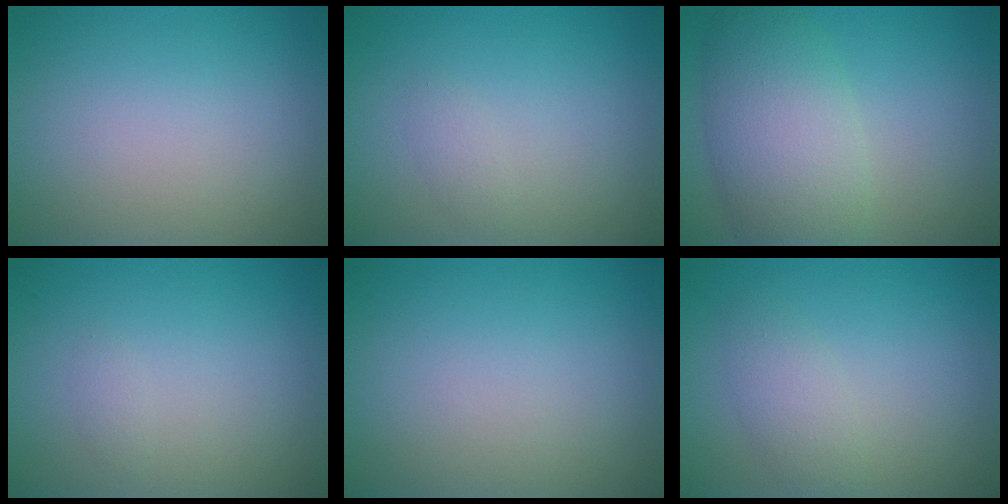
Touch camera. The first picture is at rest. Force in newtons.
{"total": 0.9, "press": 0.9, "slide": 0.0}
{"total": 7.2, "press": 7.2, "slide": 0.4}
{"total": 0.6, "press": 0.6, "slide": 0.0}
{"total": 0.0}
{"total": 2.2, "press": 2.2, "slide": 0.1}